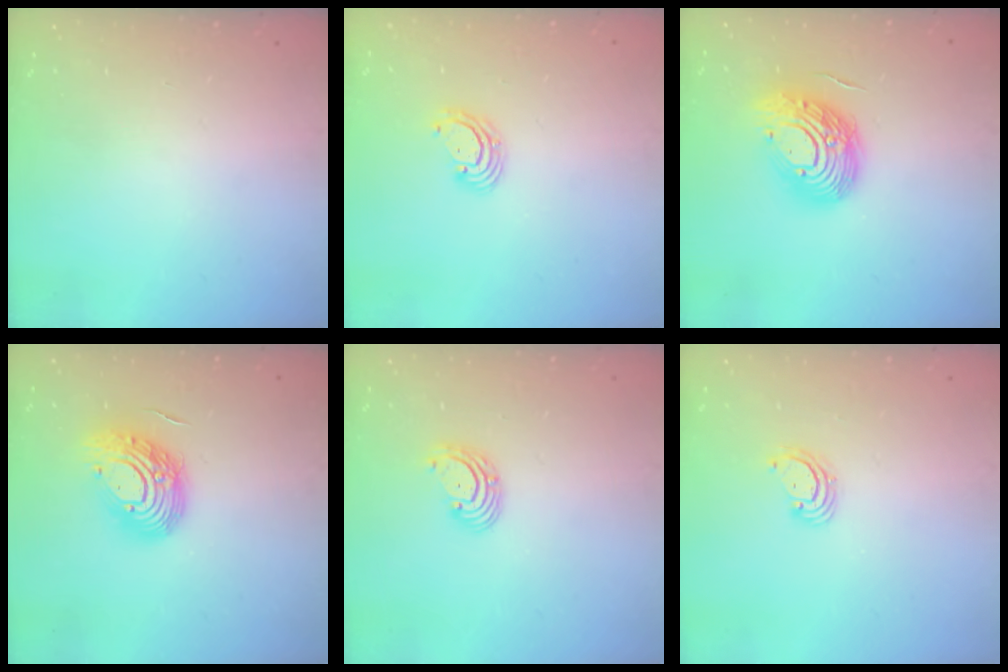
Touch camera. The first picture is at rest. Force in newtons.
{"total": 3.1, "press": 3.1, "slide": 0.1}
{"total": 16.2, "press": 16.1, "slide": 1.8}
{"total": 14.8, "press": 14.7, "slide": 1.5}
{"total": 2.8, "press": 2.8, "slide": 0.2}
{"total": 3.5, "press": 3.5, "slide": 0.1}